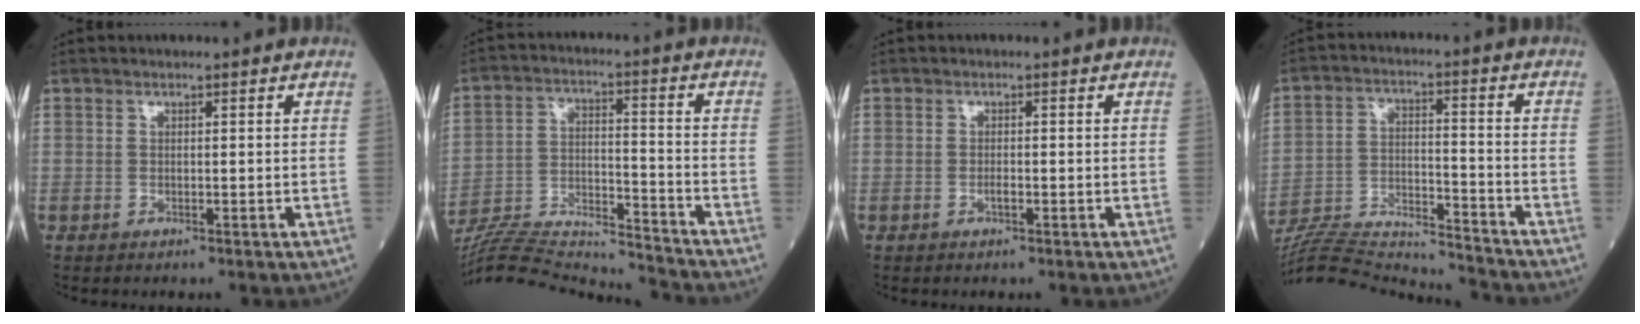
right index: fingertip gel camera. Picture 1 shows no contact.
{"total": 21.3, "force": [-20.4, -0.2, 6.1], "torque": [-0.141, -0.014, -0.328]}
{"total": 0.9, "force": [-0.4, 0.2, 0.8], "torque": [-0.017, 0.001, -0.007]}
{"total": 20.4, "force": [-19.7, -0.2, 5.5], "torque": [-0.125, -0.012, -0.315]}